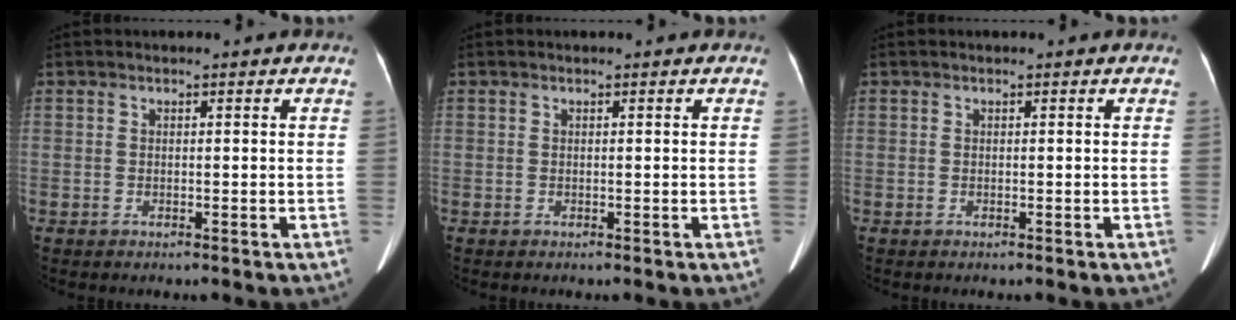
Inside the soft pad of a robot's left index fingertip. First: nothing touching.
{"total": 0.0}
{"total": 0.0}